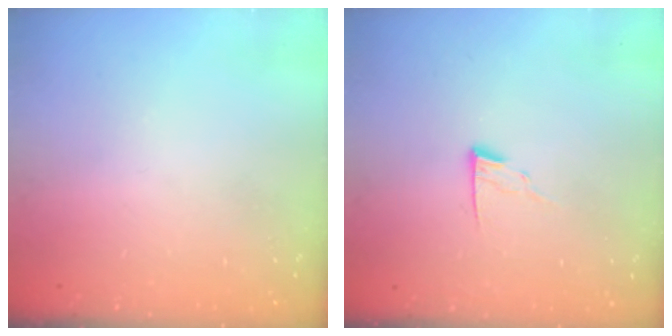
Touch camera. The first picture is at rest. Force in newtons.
{"total": 5.7, "press": 5.7, "slide": 0.6}